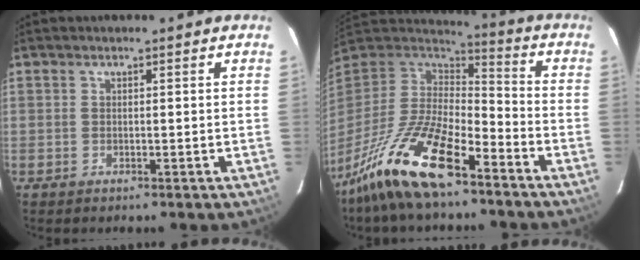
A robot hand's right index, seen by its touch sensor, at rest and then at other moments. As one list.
[{"total": 19.3, "force": [-13.1, 5.9, 12.9], "torque": [-0.263, -0.030, -0.242]}]